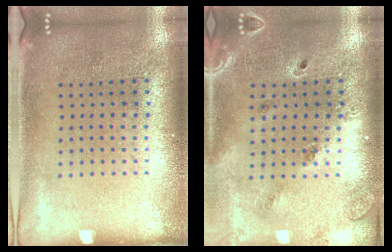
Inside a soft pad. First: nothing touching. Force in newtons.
{"total": 1.3, "press": 1.3, "slide": 0.5}